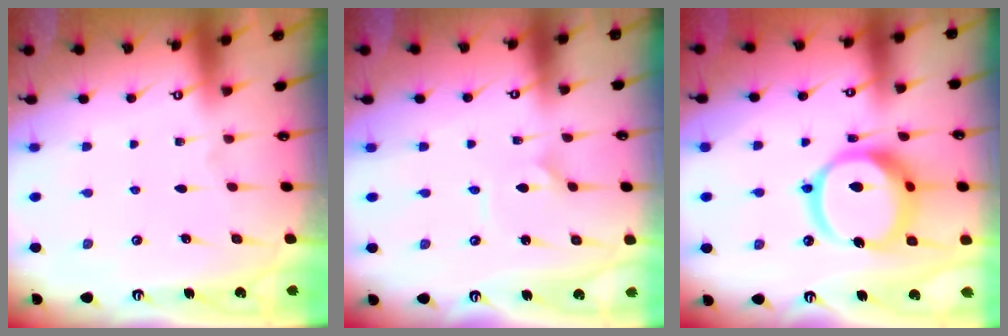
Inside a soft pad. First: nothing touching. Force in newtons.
{"total": 0.7, "press": 0.7, "slide": 0.0}
{"total": 17.3, "press": 17.1, "slide": 2.2}